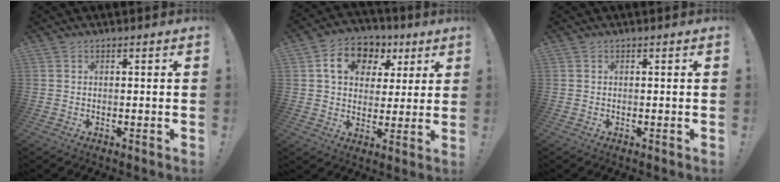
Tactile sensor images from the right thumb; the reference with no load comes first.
{"total": 13.0, "force": [5.2, 10.0, 6.4], "torque": [-0.089, -0.014, 0.100]}
{"total": 0.0}